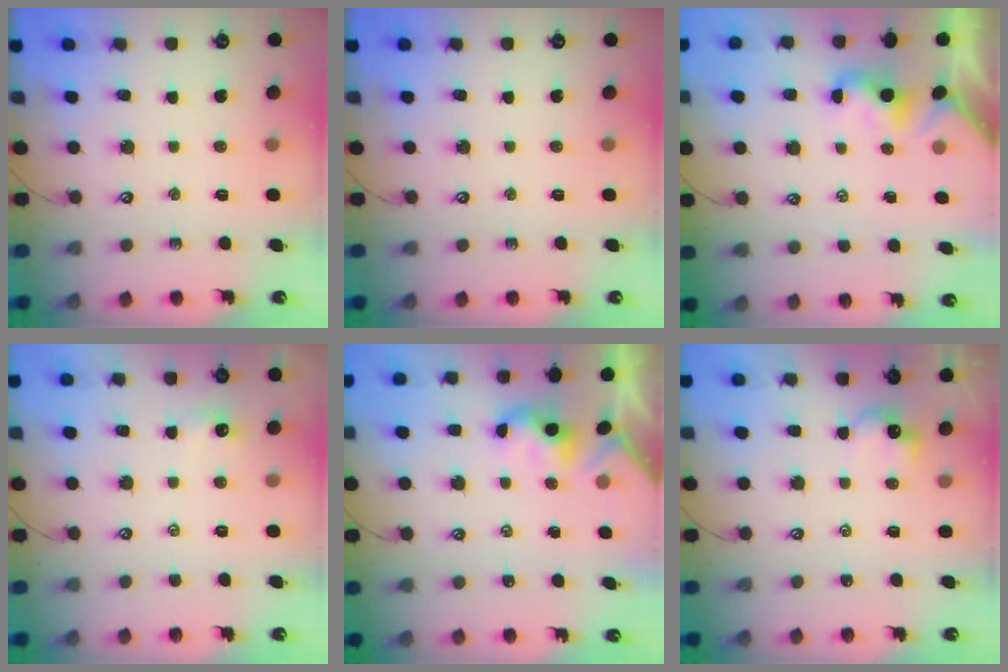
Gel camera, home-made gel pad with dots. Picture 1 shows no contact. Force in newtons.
{"total": 0.0}
{"total": 1.8, "press": 1.8, "slide": 0.5}
{"total": 0.8, "press": 0.7, "slide": 0.5}
{"total": 2.1, "press": 2.1, "slide": 0.2}
{"total": 0.7, "press": 0.7, "slide": 0.3}